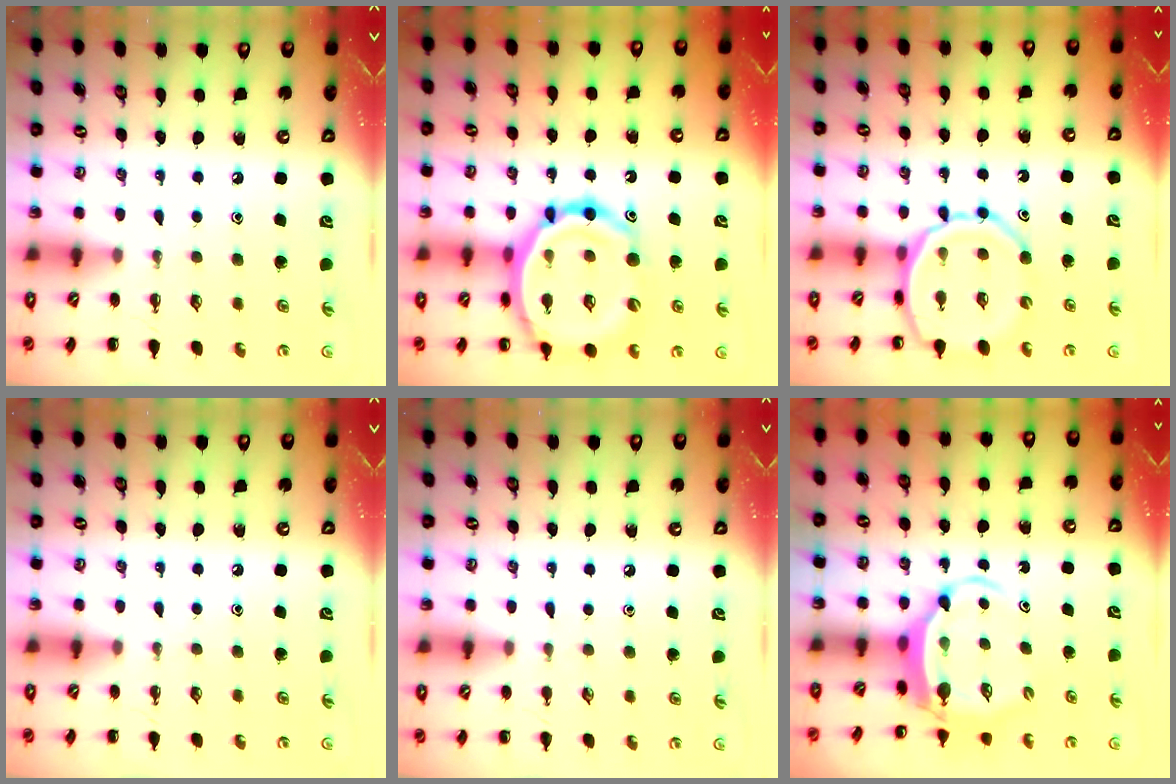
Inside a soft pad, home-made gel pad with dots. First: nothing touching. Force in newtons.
{"total": 22.4, "press": 22.1, "slide": 3.8}
{"total": 11.5, "press": 11.0, "slide": 3.5}
{"total": 0.0}
{"total": 3.8, "press": 3.6, "slide": 1.3}
{"total": 5.0, "press": 5.0, "slide": 0.5}